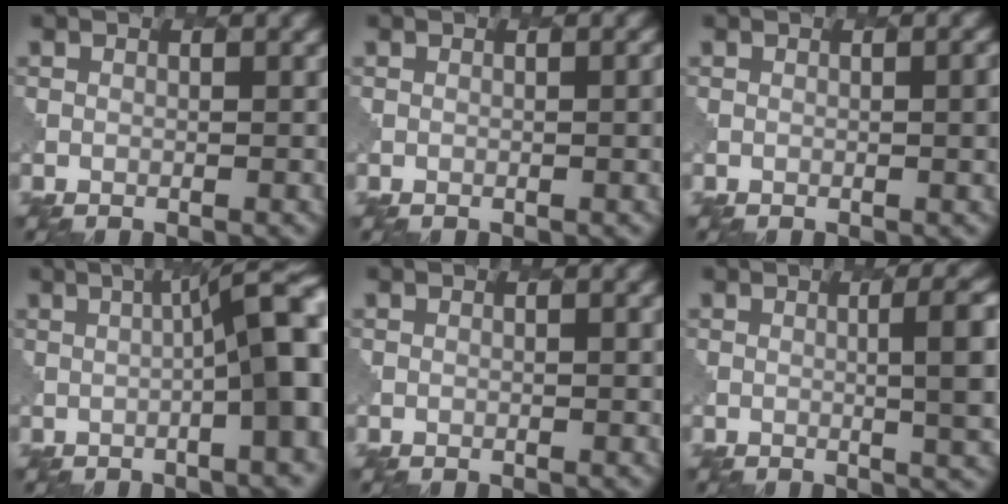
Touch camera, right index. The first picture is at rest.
{"total": 1.0, "force": [-0.1, -0.1, 1.0], "torque": [-0.009, 0.001, -0.001]}
{"total": 2.0, "force": [0.1, 0.3, 1.9], "torque": [-0.017, 0.002, 0.000]}
{"total": 10.3, "force": [0.5, 1.9, 10.1], "torque": [-0.103, 0.018, 0.002]}
{"total": 0.6, "force": [0.1, -0.1, 0.6], "torque": [-0.002, 0.000, -0.002]}
{"total": 7.3, "force": [0.5, 2.2, 6.9], "torque": [-0.057, 0.005, 0.008]}